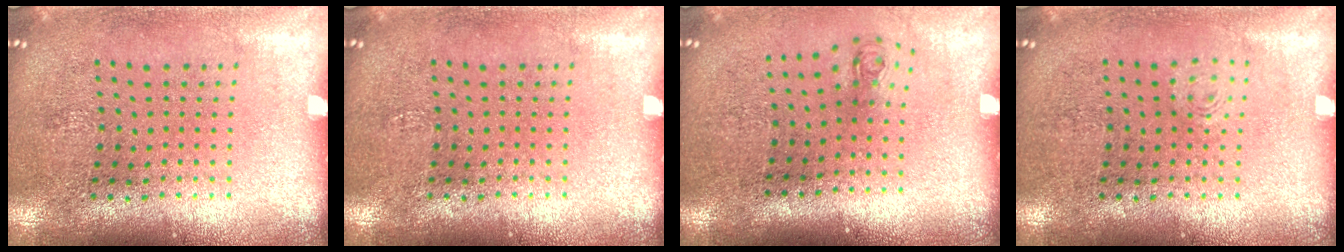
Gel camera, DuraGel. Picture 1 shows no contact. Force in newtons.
{"total": 0.0}
{"total": 0.7, "press": 0.3, "slide": 0.7}
{"total": 0.8, "press": 0.8, "slide": 0.1}